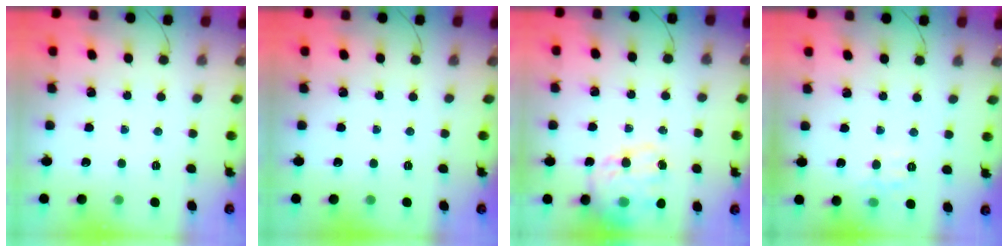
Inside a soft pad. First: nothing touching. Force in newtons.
{"total": 0.0}
{"total": 18.2, "press": 17.7, "slide": 4.3}
{"total": 7.6, "press": 7.5, "slide": 1.5}